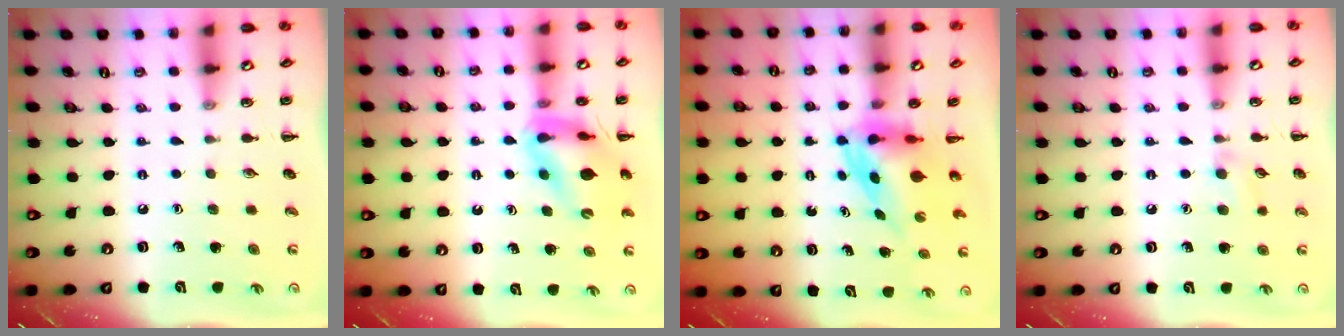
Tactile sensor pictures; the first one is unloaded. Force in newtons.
{"total": 13.1, "press": 12.7, "slide": 3.0}
{"total": 3.9, "press": 3.8, "slide": 1.0}
{"total": 6.3, "press": 5.9, "slide": 2.3}